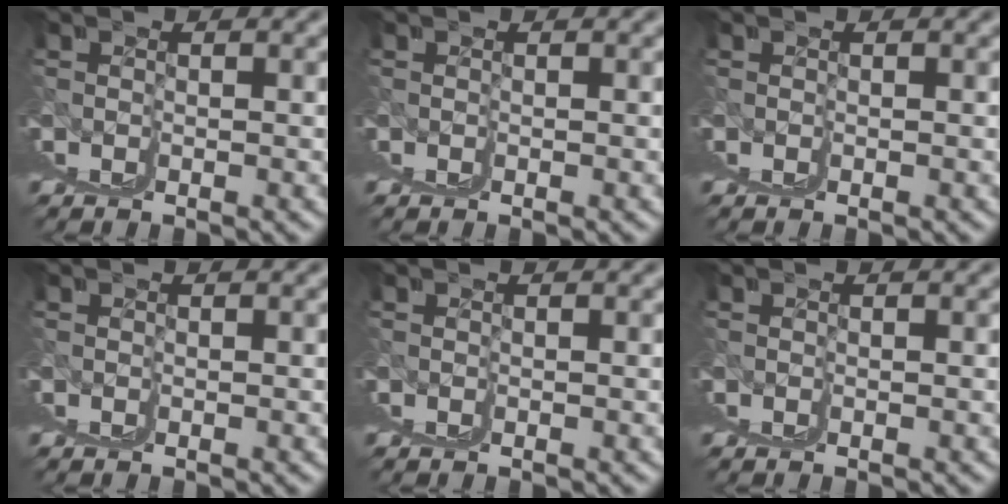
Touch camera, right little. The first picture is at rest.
{"total": 0.0}
{"total": 0.0}
{"total": 0.0}
{"total": 0.0}
{"total": 0.0}